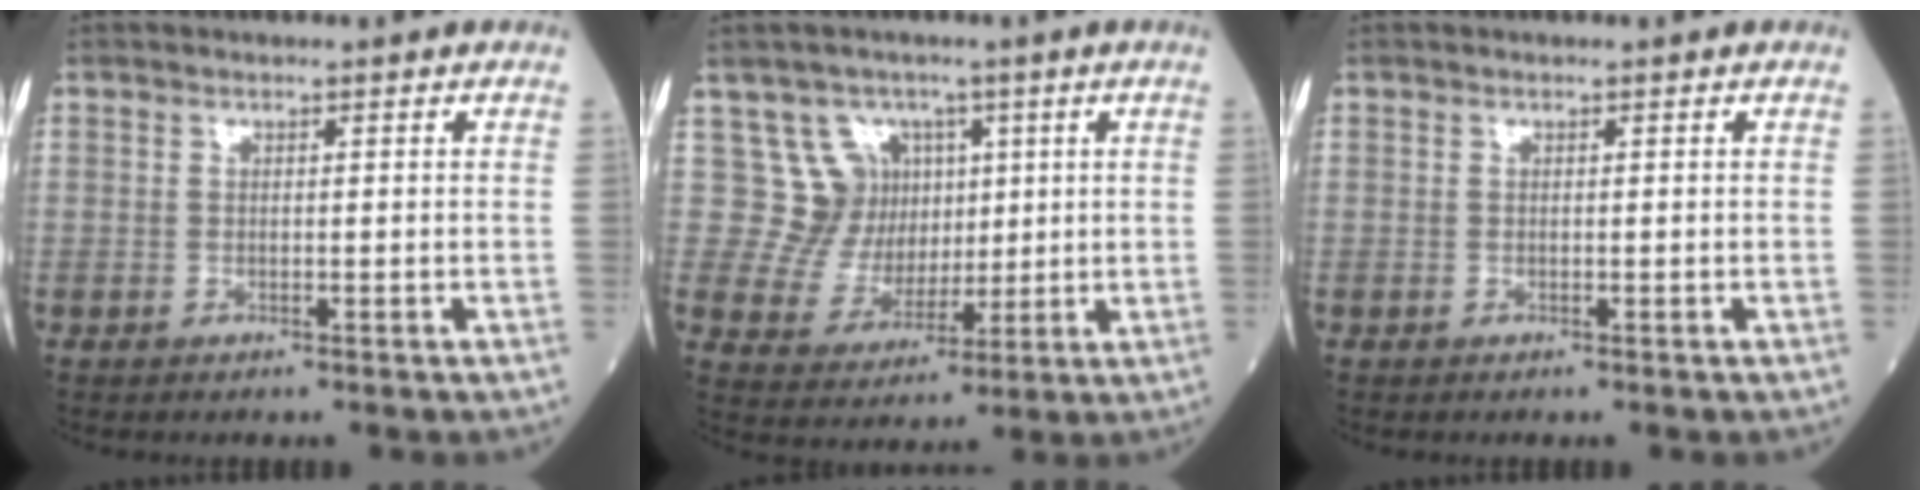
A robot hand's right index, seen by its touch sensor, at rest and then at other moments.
{"total": 7.9, "force": [3.2, 7.3, 0.0], "torque": [0.005, 0.025, 0.061]}
{"total": 0.0}